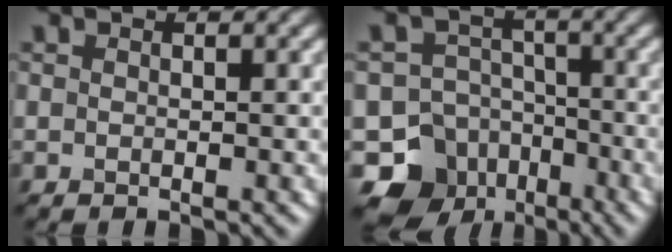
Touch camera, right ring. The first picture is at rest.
{"total": 11.4, "force": [-6.8, 9.0, 2.0], "torque": [-0.030, -0.025, -0.125]}